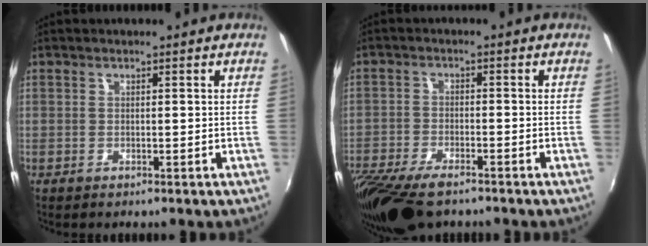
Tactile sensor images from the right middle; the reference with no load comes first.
{"total": 13.9, "force": [-10.5, 4.7, 7.9], "torque": [-0.186, -0.051, -0.186]}